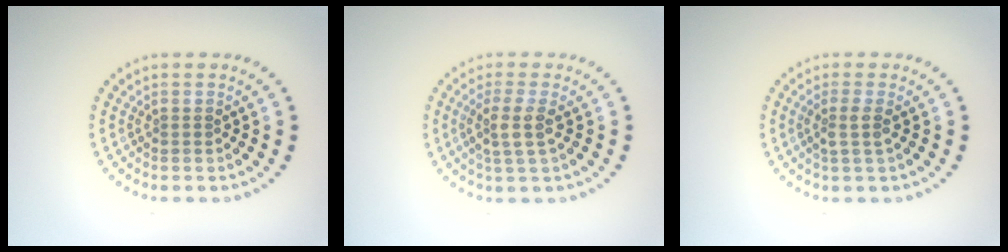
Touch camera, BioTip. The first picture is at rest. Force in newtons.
{"total": 2.3, "press": 1.9, "slide": 1.2}
{"total": 1.5, "press": 1.2, "slide": 0.9}